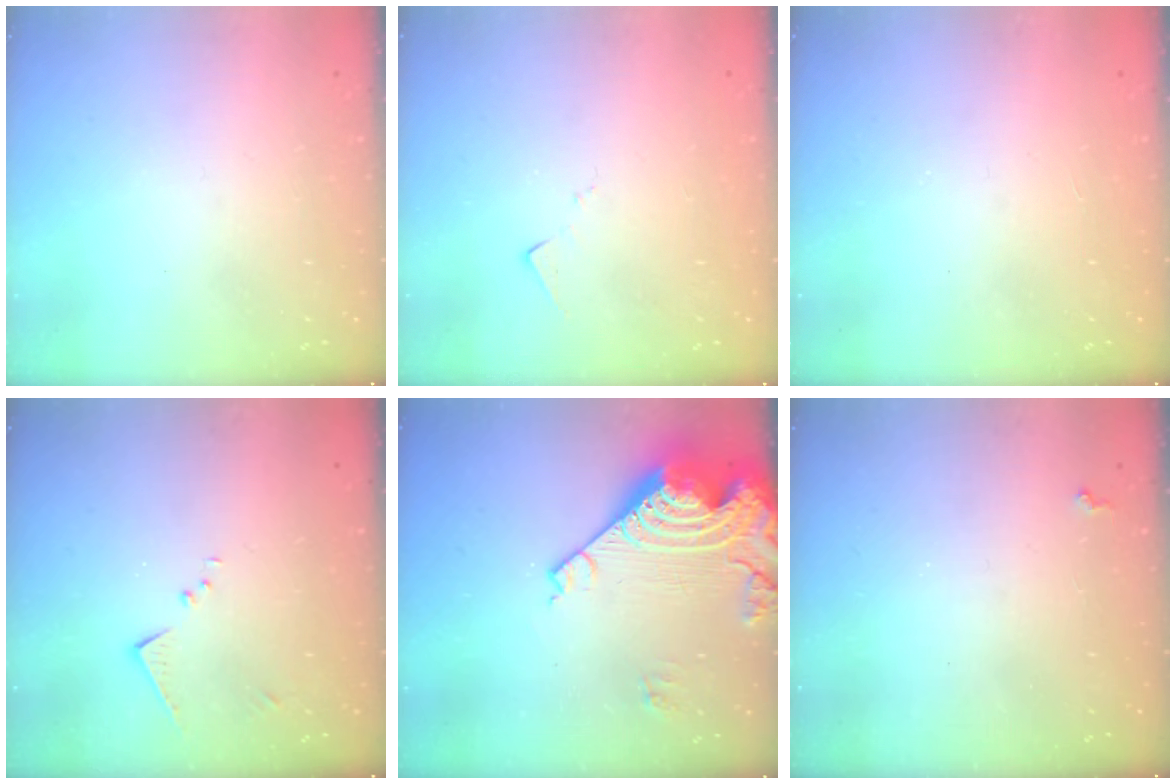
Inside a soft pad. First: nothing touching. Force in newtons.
{"total": 6.1, "press": 6.1, "slide": 0.6}
{"total": 1.2, "press": 1.1, "slide": 0.2}
{"total": 8.3, "press": 8.3, "slide": 0.4}
{"total": 17.9, "press": 17.8, "slide": 1.9}
{"total": 0.8, "press": 0.8, "slide": 0.3}